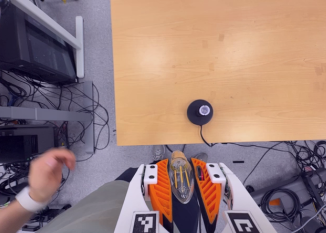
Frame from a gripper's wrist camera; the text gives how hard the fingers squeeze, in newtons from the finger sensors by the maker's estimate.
{"total": 18.7, "left": 19.1, "right": 18.3}